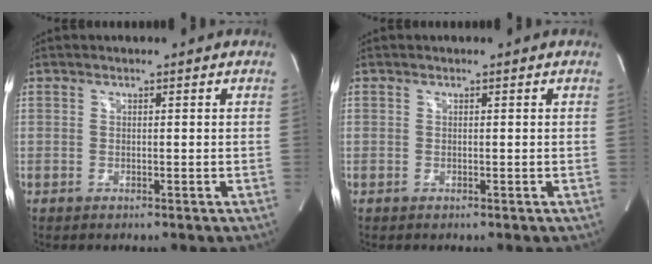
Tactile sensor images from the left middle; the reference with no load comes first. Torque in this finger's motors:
{"motor_torque": [0.00, 0.00, 0.00, 0.00]}